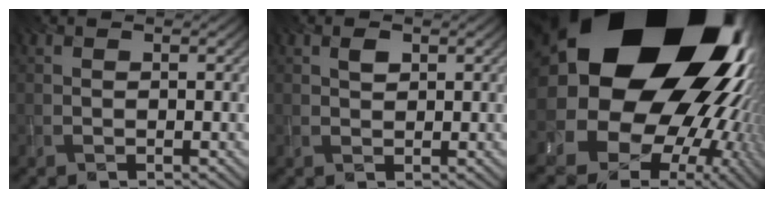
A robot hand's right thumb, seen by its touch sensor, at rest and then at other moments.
{"total": 1.1, "force": [0.7, 0.6, 0.6], "torque": [-0.015, 0.001, 0.014]}
{"total": 24.5, "force": [6.4, 19.1, 14.0], "torque": [-0.225, -0.051, 0.070]}